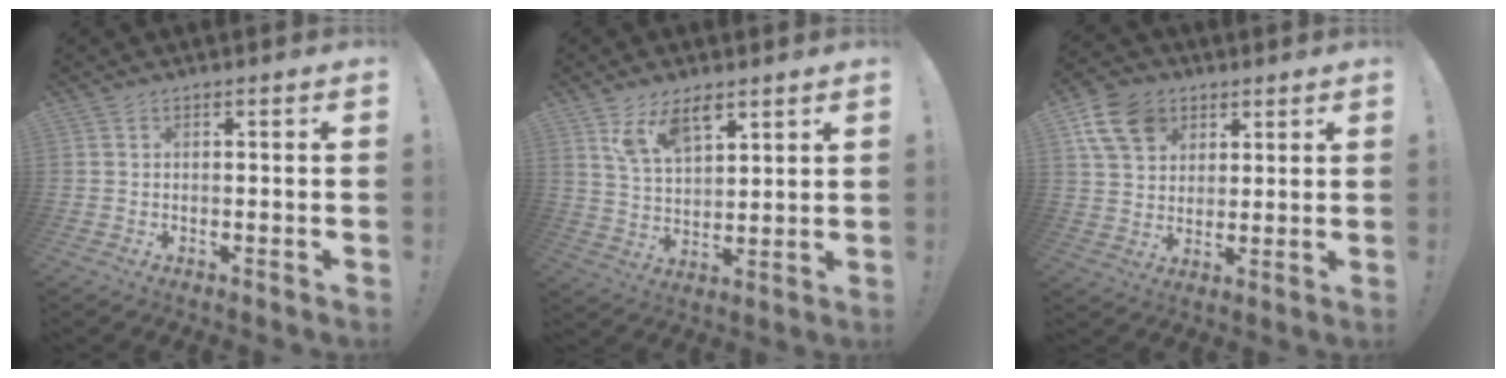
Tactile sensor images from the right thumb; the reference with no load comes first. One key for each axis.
{"total": 9.3, "fx": 6.7, "fy": 4.1, "fz": 4.9, "tx": -0.092, "ty": -0.033, "tz": 0.126}
{"total": 12.7, "fx": 5.6, "fy": 9.6, "fz": 6.1, "tx": -0.106, "ty": -0.013, "tz": 0.115}